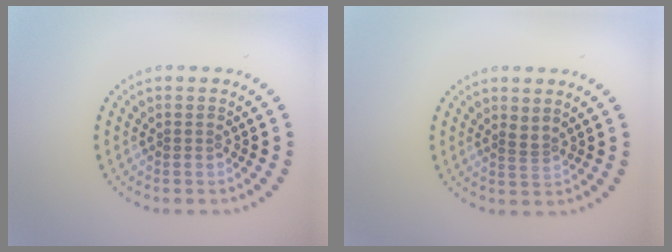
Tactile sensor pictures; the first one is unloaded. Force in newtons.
{"total": 1.0, "press": 0.6, "slide": 0.8}